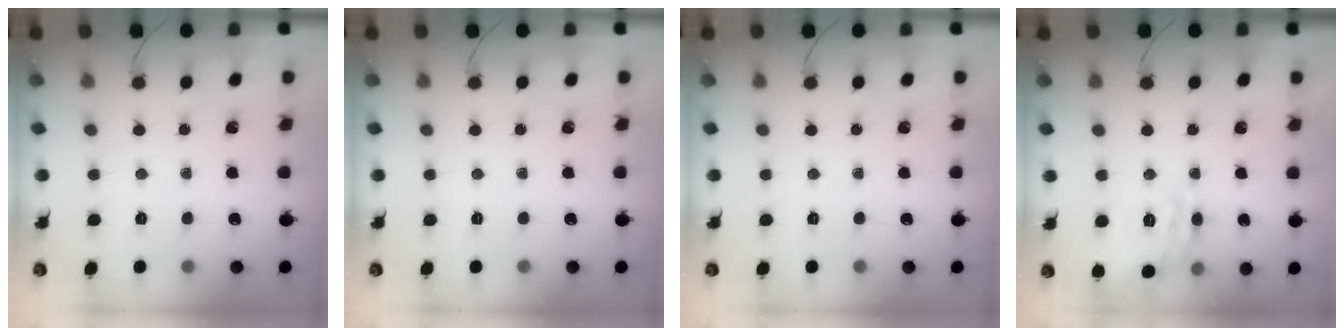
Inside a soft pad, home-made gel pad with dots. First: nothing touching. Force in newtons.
{"total": 0.0}
{"total": 0.0}
{"total": 13.1, "press": 13.1, "slide": 0.5}